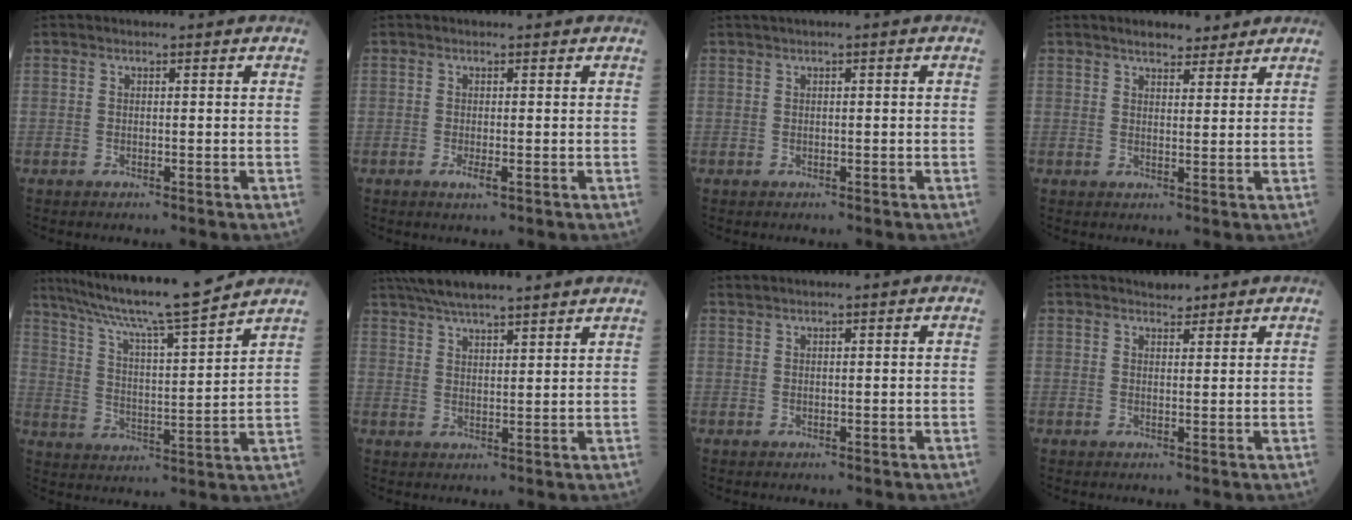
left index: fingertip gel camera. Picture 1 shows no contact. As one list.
[{"total": 1.3, "force": [-0.1, 0.3, 1.2], "torque": [-0.022, -0.002, -0.002]}, {"total": 0.9, "force": [0.5, -0.1, 0.8], "torque": [-0.018, 0.012, 0.013]}, {"total": 4.2, "force": [3.5, 1.6, 1.5], "torque": [-0.021, 0.013, 0.055]}, {"total": 17.2, "force": [14.9, -0.3, 8.6], "torque": [-0.149, 0.003, 0.239]}, {"total": 12.2, "force": [10.7, 0.9, 5.8], "torque": [-0.105, 0.032, 0.167]}, {"total": 1.0, "force": [1.0, -0.1, 0.4], "torque": [-0.009, 0.016, 0.023]}, {"total": 1.9, "force": [1.7, 0.7, 0.2], "torque": [-0.008, 0.002, 0.027]}]